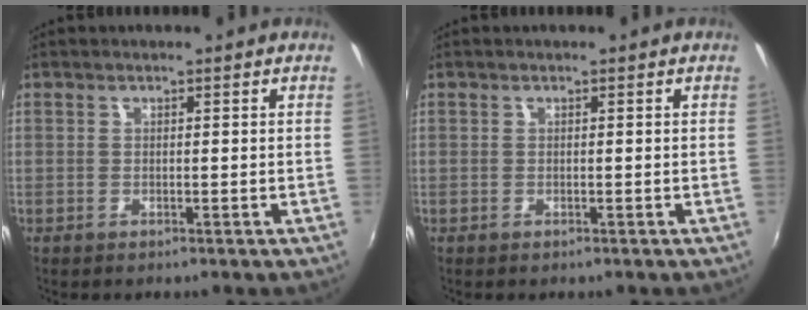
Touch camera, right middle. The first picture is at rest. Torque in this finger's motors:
{"motor_torque": [0.37, -0.29, 0.10, 0.05]}